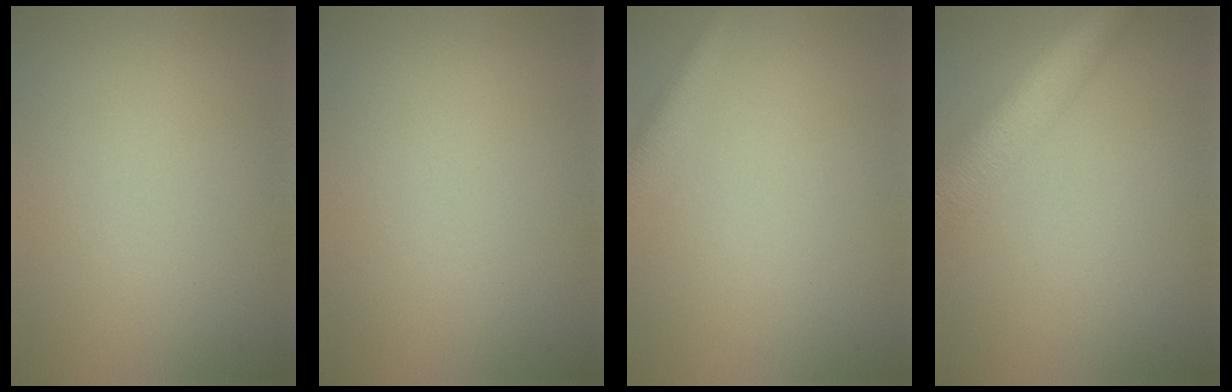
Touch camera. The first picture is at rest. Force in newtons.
{"total": 0.0}
{"total": 2.9, "press": 2.9, "slide": 0.1}
{"total": 7.5, "press": 7.5, "slide": 0.3}